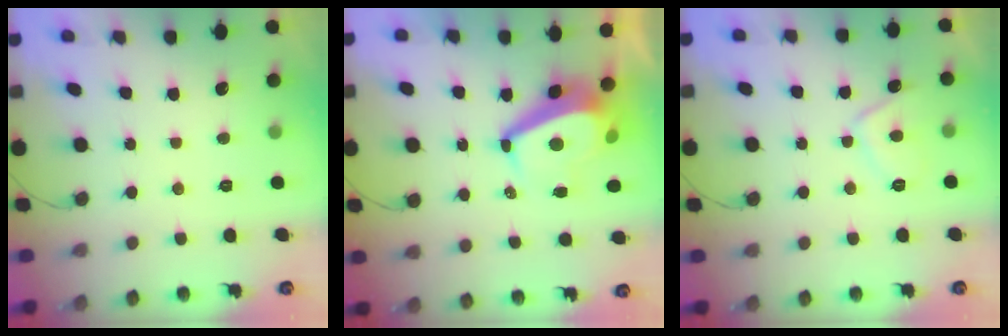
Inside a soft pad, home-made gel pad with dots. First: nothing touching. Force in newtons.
{"total": 8.4, "press": 8.4, "slide": 0.9}
{"total": 5.4, "press": 5.2, "slide": 1.2}